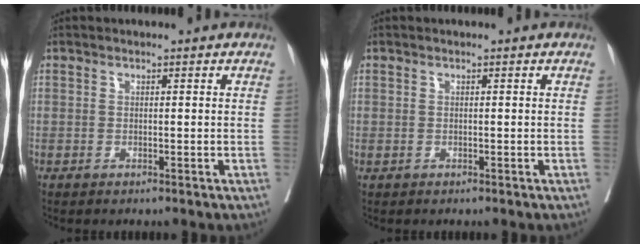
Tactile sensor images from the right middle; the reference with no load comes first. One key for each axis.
{"total": 0.0}